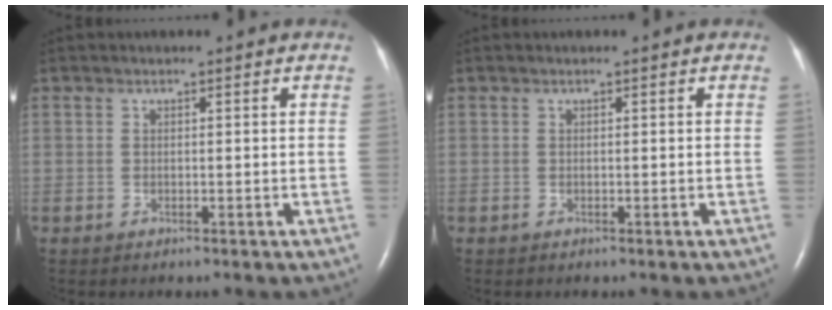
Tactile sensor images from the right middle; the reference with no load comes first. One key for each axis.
{"total": 0.0}